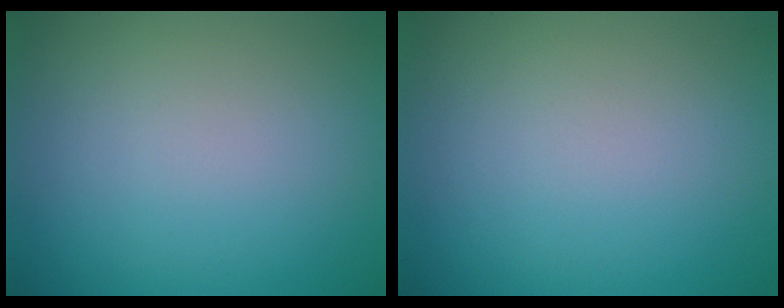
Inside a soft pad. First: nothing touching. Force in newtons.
{"total": 0.0}